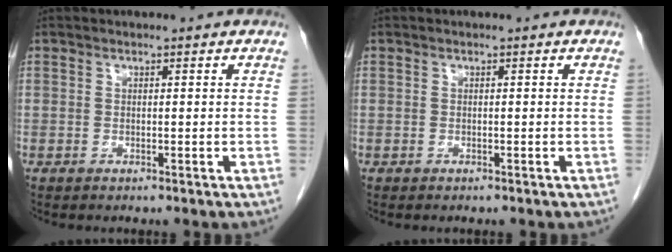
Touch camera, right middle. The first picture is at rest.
{"total": 0.0}